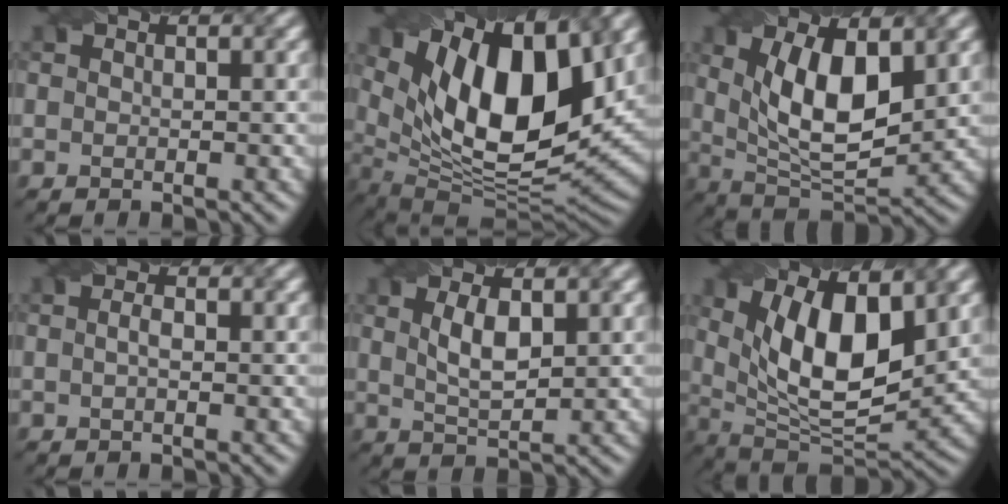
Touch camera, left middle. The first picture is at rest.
{"total": 14.8, "force": [5.5, 6.7, 12.0], "torque": [-0.200, 0.005, 0.091]}
{"total": 8.7, "force": [2.1, 3.8, 7.5], "torque": [-0.142, -0.005, 0.035]}
{"total": 0.9, "force": [-0.2, 0.2, 0.8], "torque": [-0.020, 0.001, -0.001]}
{"total": 3.3, "force": [1.0, 1.2, 2.9], "torque": [-0.064, 0.001, 0.024]}
{"total": 11.0, "force": [3.0, 4.8, 9.3], "torque": [-0.154, -0.009, 0.050]}